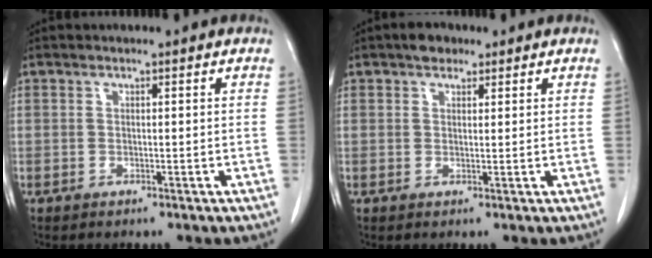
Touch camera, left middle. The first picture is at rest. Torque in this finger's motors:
{"motor_torque": [0.16, -0.11, 0.00, 0.01]}